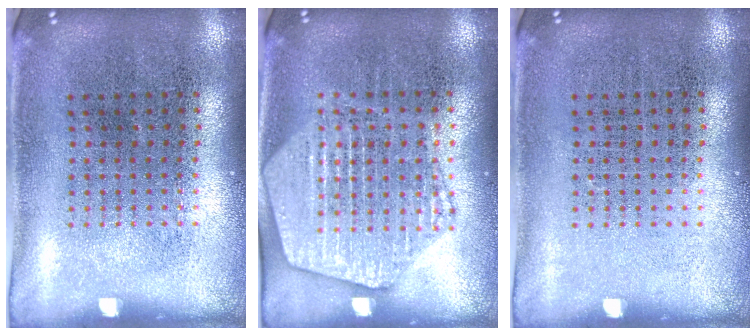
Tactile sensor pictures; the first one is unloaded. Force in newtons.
{"total": 1.9, "press": 1.9, "slide": 0.2}
{"total": 0.0}